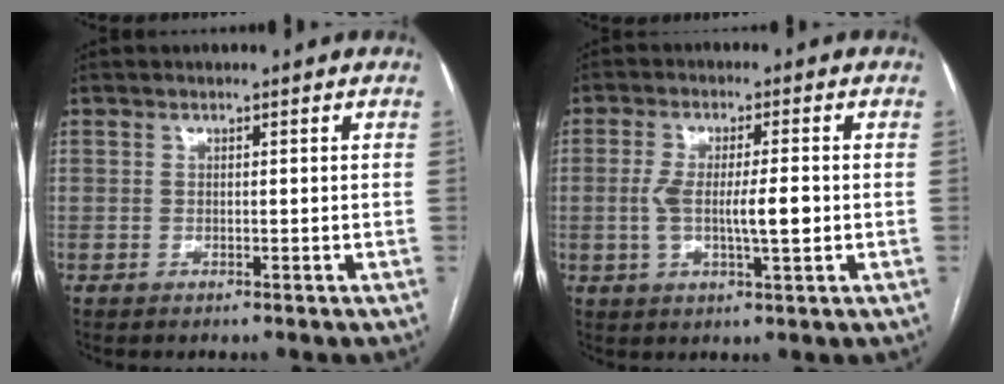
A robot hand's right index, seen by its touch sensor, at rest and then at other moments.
{"total": 6.9, "force": [-0.7, 1.1, 6.8], "torque": [-0.125, 0.002, -0.012]}